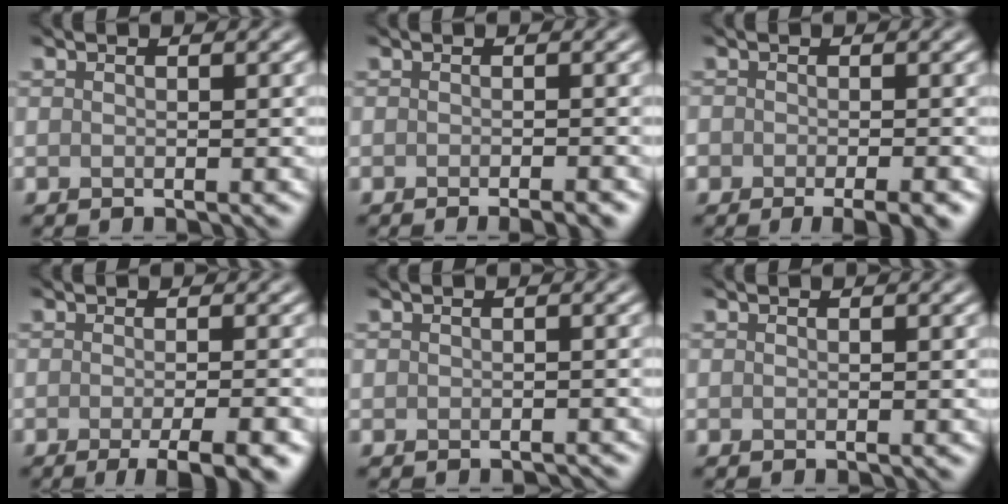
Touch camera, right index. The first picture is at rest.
{"total": 2.1, "force": [-1.3, 0.4, 1.5], "torque": [-0.010, -0.002, -0.016]}
{"total": 4.1, "force": [-2.5, 1.8, 2.8], "torque": [-0.031, -0.008, -0.024]}
{"total": 4.9, "force": [-2.4, 1.0, 4.1], "torque": [-0.048, -0.004, -0.030]}
{"total": 0.7, "force": [-0.6, 0.3, 0.0], "torque": [0.002, -0.007, -0.010]}
{"total": 0.0}